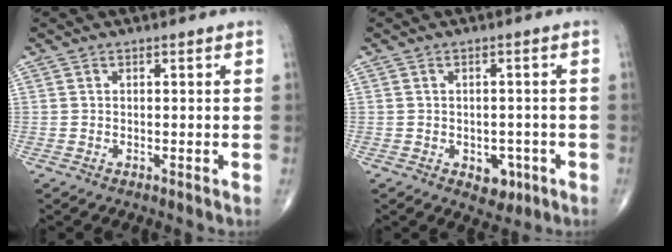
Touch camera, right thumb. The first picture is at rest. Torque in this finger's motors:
{"motor_torque": [0.88, 0.53, 0.12, -0.28, 0.00]}